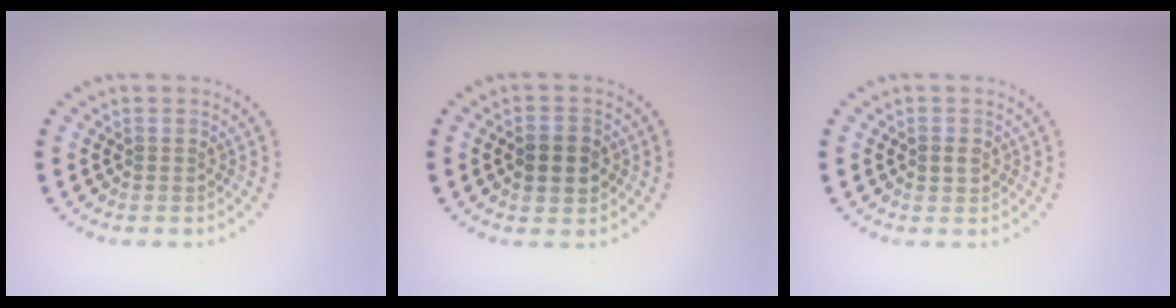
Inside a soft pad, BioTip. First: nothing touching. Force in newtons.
{"total": 3.8, "press": 3.8, "slide": 0.2}
{"total": 1.0, "press": 1.0, "slide": 0.2}